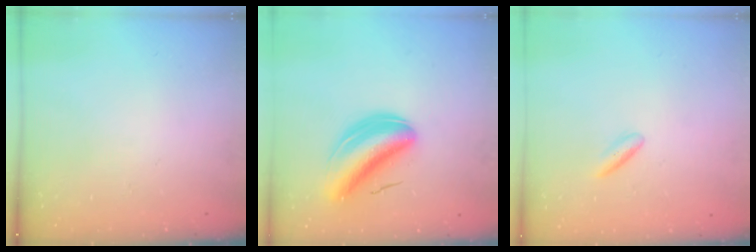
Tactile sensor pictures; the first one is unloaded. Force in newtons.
{"total": 8.5, "press": 8.2, "slide": 2.3}
{"total": 2.6, "press": 2.4, "slide": 1.0}